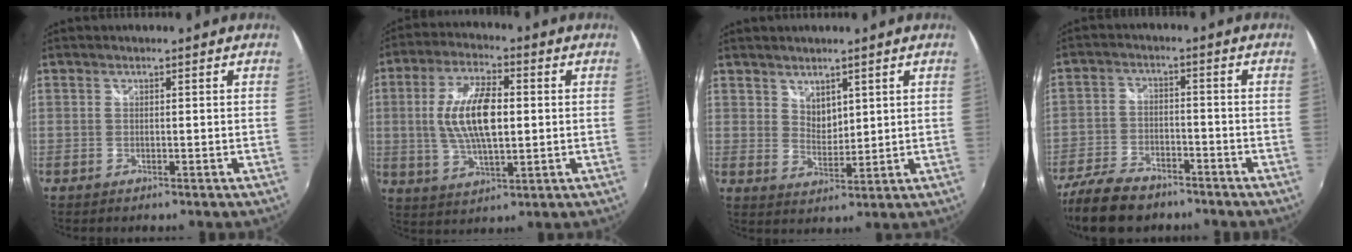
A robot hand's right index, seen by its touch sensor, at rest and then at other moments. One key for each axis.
{"total": 12.7, "fx": 0.8, "fy": 5.3, "fz": 11.5, "tx": -0.223, "ty": 0.005, "tz": 0.016}
{"total": 3.9, "fx": 2.8, "fy": 2.2, "fz": 1.6, "tx": -0.018, "ty": 0.000, "tz": 0.053}
{"total": 12.5, "fx": -9.6, "fy": 5.6, "fz": 5.8, "tx": -0.151, "ty": -0.018, "tz": -0.173}